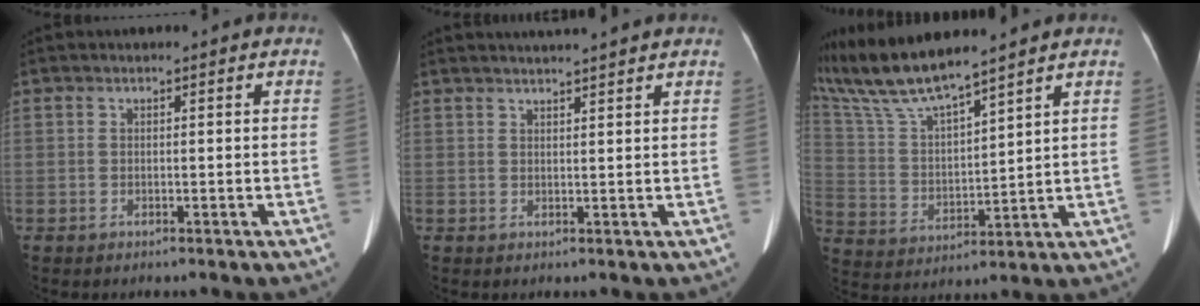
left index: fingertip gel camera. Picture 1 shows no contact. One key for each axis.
{"total": 4.6, "fx": 4.3, "fy": -0.4, "fz": 1.6, "tx": -0.022, "ty": 0.021, "tz": 0.055}
{"total": 12.5, "fx": 11.1, "fy": 0.2, "fz": 5.7, "tx": -0.131, "ty": 0.006, "tz": 0.227}